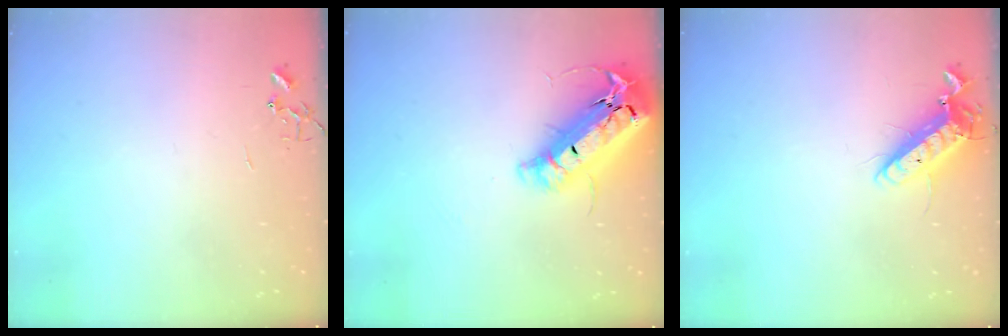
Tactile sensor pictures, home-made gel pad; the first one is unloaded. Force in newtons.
{"total": 25.0, "press": 24.5, "slide": 4.9}
{"total": 12.9, "press": 12.7, "slide": 2.1}